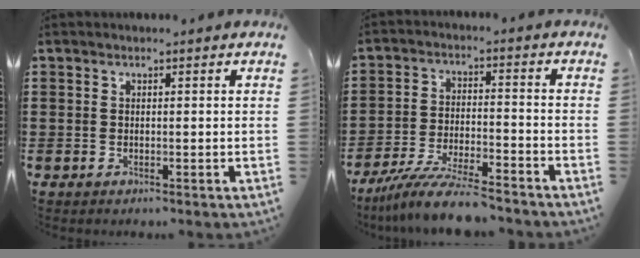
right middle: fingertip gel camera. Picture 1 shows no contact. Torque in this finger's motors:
{"motor_torque": [1.47, 0.67, 0.51, 0.21]}